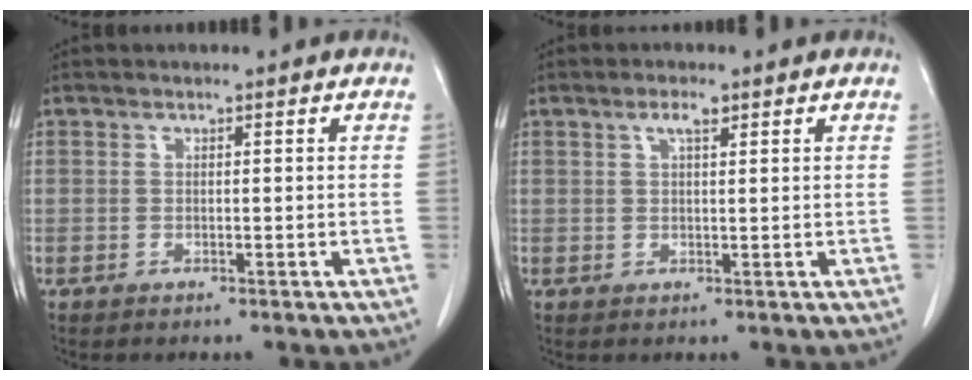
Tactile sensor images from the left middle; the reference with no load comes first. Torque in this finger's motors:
{"motor_torque": [0.38, -0.30, 0.01, 0.03]}